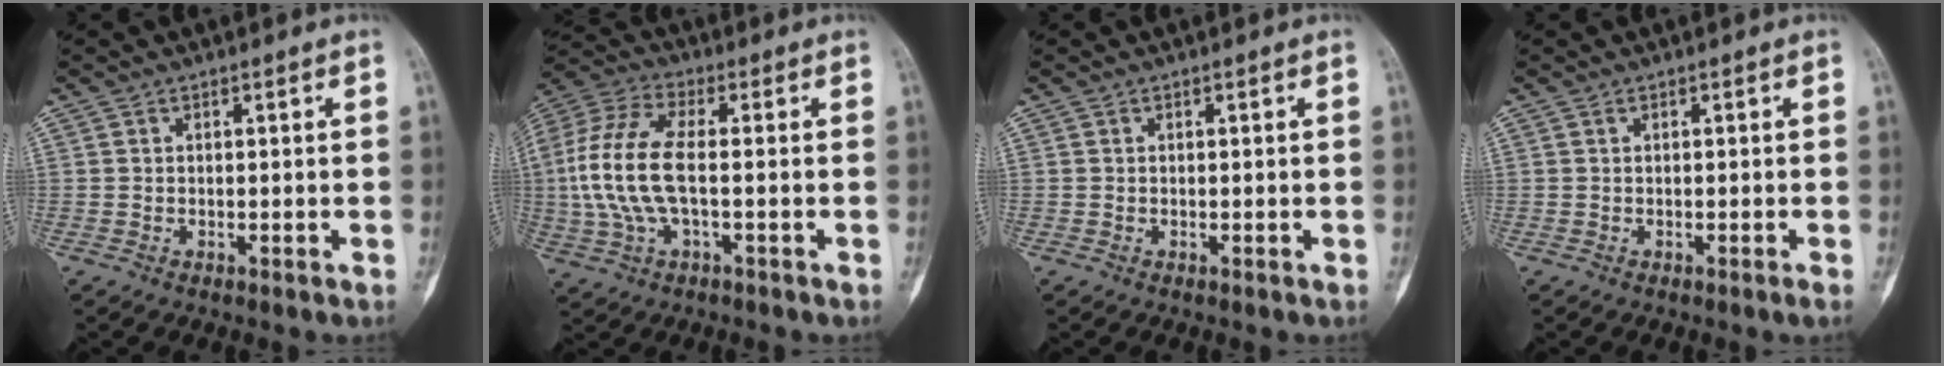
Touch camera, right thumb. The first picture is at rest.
{"total": 15.4, "force": [-0.6, 6.6, 13.9], "torque": [-0.321, 0.023, -0.013]}
{"total": 0.0}
{"total": 0.5, "force": [-0.3, -0.1, 0.4], "torque": [-0.007, 0.000, -0.005]}